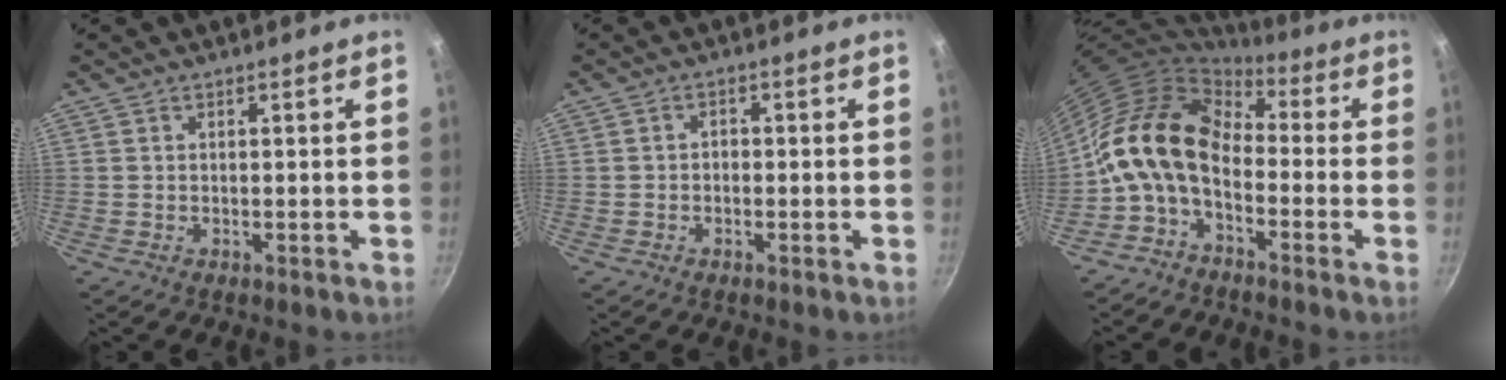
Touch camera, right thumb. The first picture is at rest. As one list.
[{"total": 1.4, "force": [-0.6, 1.1, 0.6], "torque": [-0.007, 0.008, -0.012]}, {"total": 13.4, "force": [-1.6, 8.8, 9.9], "torque": [-0.171, 0.036, -0.049]}]